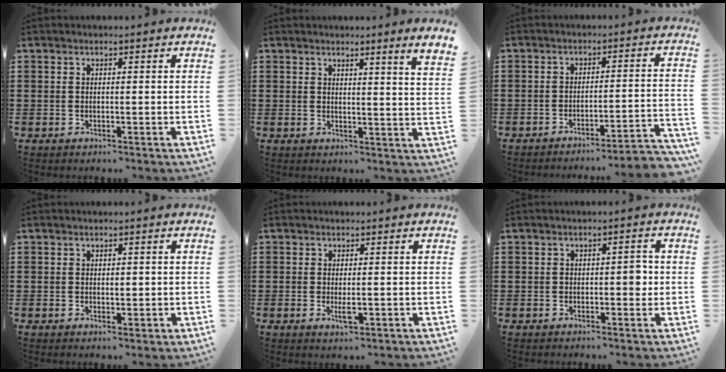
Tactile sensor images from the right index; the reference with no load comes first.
{"total": 2.4, "force": [2.0, -1.0, 0.9], "torque": [-0.020, -0.011, 0.034]}
{"total": 4.0, "force": [-3.7, -0.3, 1.4], "torque": [-0.027, -0.013, -0.077]}
{"total": 1.4, "force": [0.1, 0.8, 1.2], "torque": [-0.016, 0.003, -0.001]}
{"total": 2.4, "force": [-0.5, 0.7, 2.2], "torque": [-0.054, -0.008, -0.013]}
{"total": 2.6, "force": [-0.2, 1.4, 2.1], "torque": [-0.026, -0.002, -0.009]}